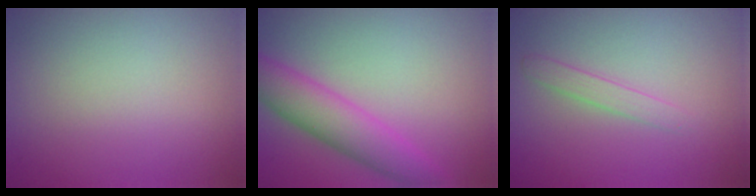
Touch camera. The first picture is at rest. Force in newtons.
{"total": 4.7, "press": 4.7, "slide": 0.1}
{"total": 1.3, "press": 1.3, "slide": 0.0}